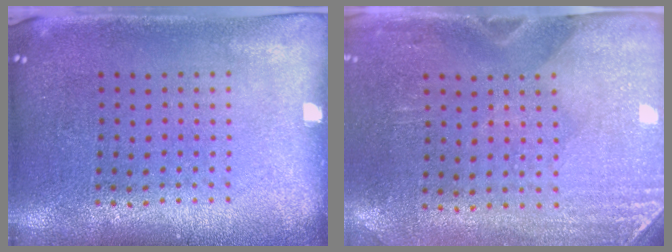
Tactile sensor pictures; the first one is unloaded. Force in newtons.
{"total": 2.9, "press": 2.5, "slide": 1.4}